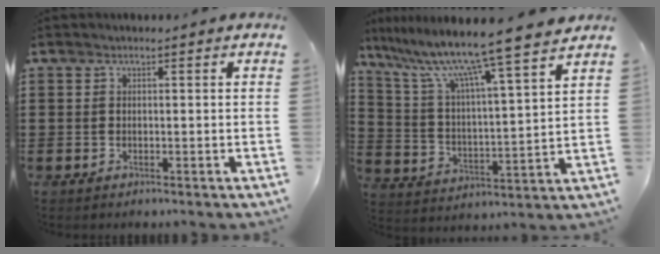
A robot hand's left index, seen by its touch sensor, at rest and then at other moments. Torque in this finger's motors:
{"motor_torque": [0.78, -1.36, 1.05, 0.21]}